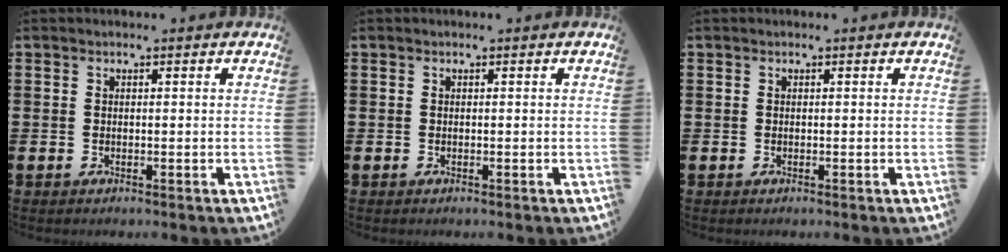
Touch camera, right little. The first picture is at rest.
{"total": 0.0}
{"total": 0.0}